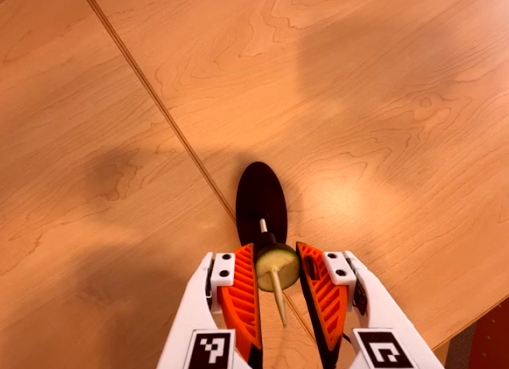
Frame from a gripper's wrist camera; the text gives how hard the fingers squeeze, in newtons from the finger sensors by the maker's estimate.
{"total": 8.3, "left": 8.2, "right": 8.5}